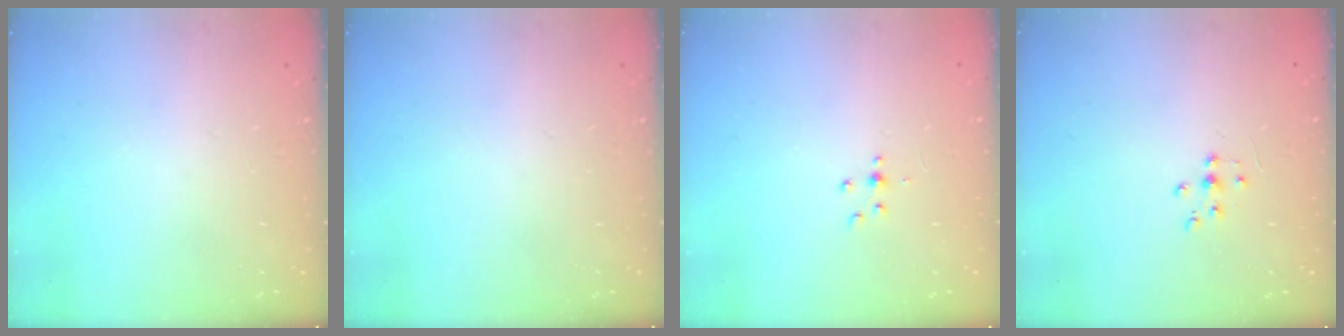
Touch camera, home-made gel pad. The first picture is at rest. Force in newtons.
{"total": 0.0}
{"total": 2.2, "press": 2.1, "slide": 0.5}
{"total": 4.9, "press": 4.8, "slide": 1.0}